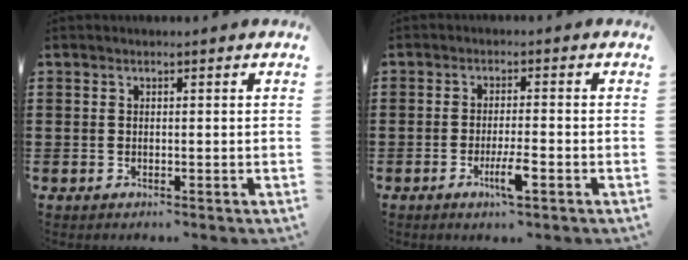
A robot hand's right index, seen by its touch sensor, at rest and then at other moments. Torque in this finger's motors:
{"motor_torque": [1.58, 0.07, 0.59, 0.10]}